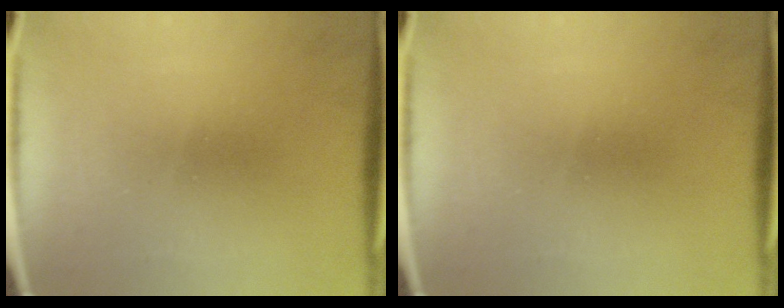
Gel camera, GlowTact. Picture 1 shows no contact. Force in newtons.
{"total": 0.0}